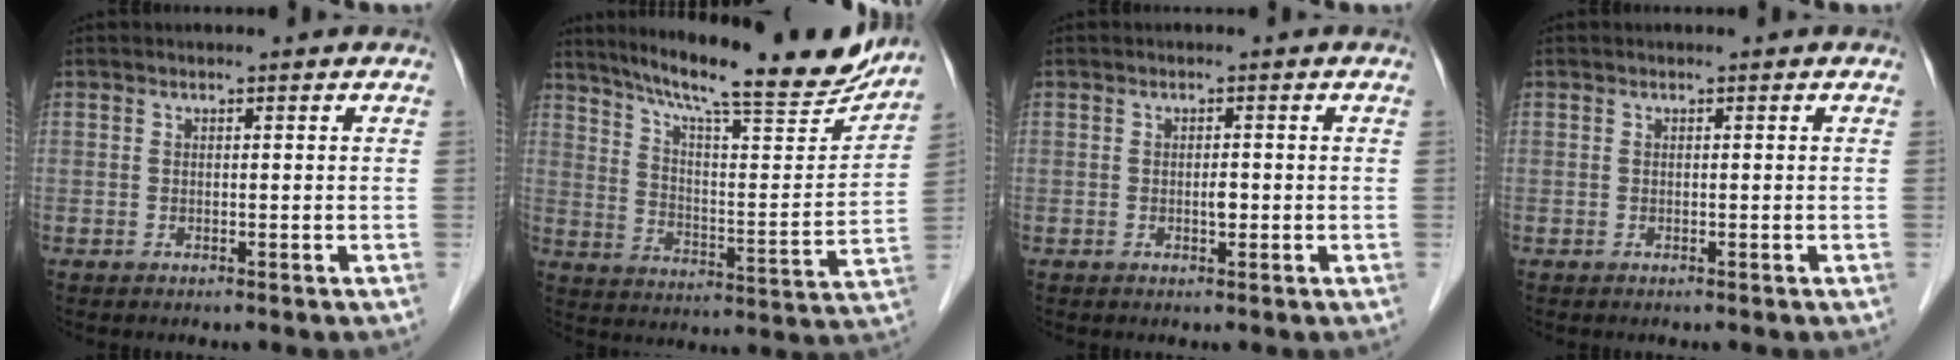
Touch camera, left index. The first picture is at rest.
{"total": 22.6, "force": [19.6, 2.4, 11.1], "torque": [-0.178, -0.025, 0.276]}
{"total": 1.1, "force": [-0.2, 0.5, 1.0], "torque": [-0.018, 0.001, -0.003]}
{"total": 0.0}